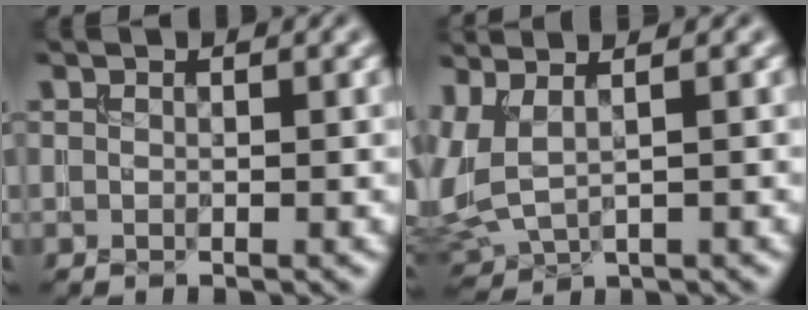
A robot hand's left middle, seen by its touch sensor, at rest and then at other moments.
{"total": 4.4, "force": [1.2, 2.0, 3.8], "torque": [-0.100, 0.004, 0.029]}